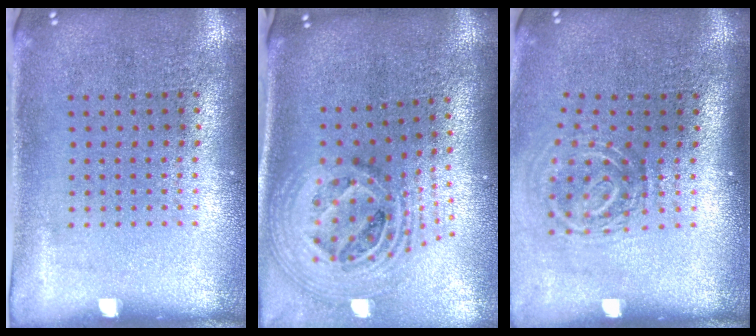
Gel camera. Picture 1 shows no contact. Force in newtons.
{"total": 2.8, "press": 1.9, "slide": 2.0}
{"total": 1.8, "press": 1.2, "slide": 1.3}